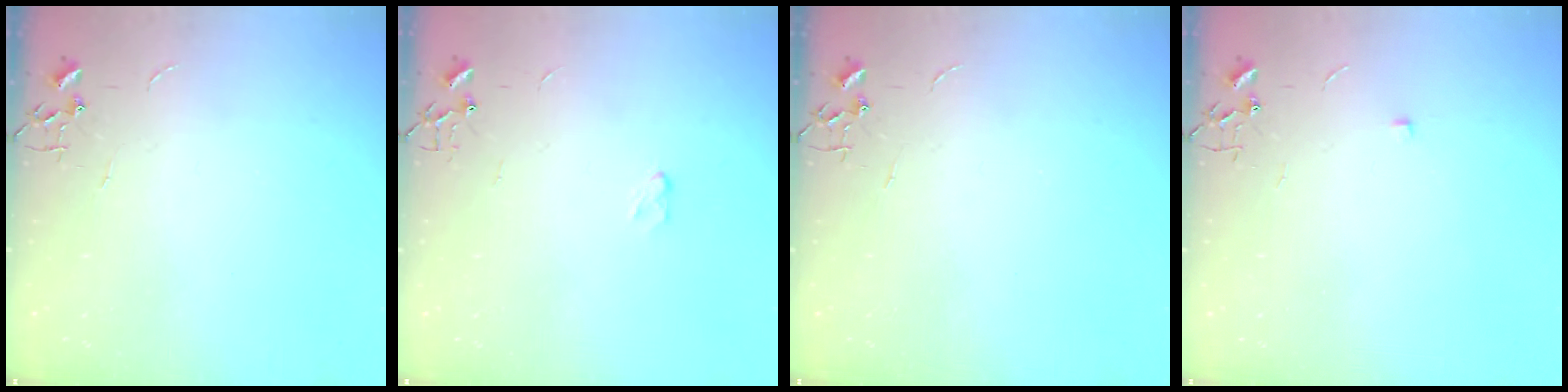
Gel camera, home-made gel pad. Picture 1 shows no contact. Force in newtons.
{"total": 3.5, "press": 3.4, "slide": 0.5}
{"total": 0.0}
{"total": 4.4, "press": 4.3, "slide": 0.7}